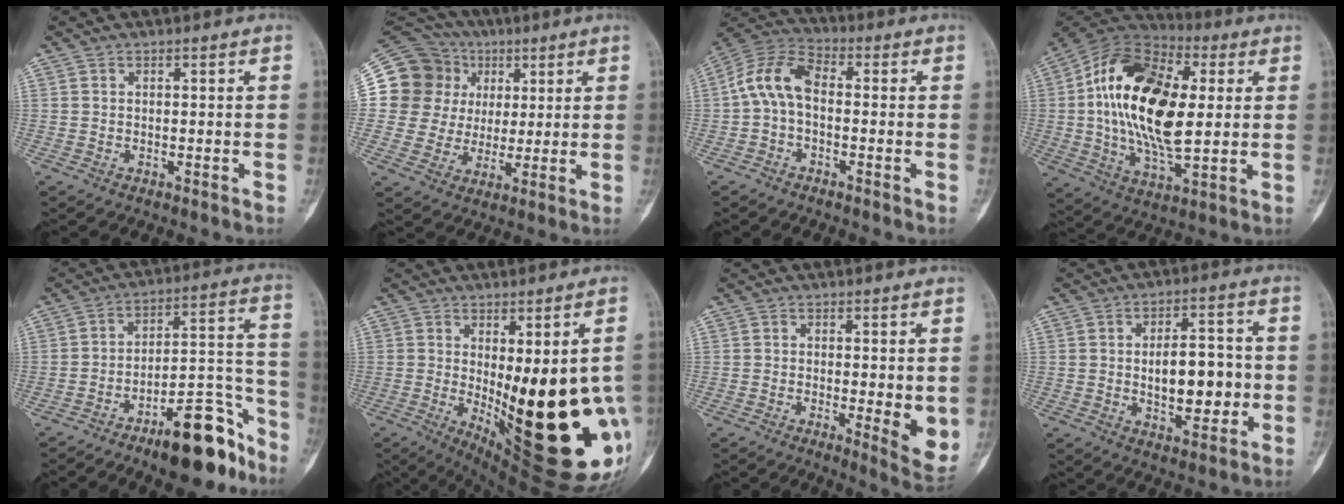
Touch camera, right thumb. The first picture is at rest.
{"total": 18.1, "force": [4.6, 16.9, 4.3], "torque": [-0.056, 0.051, 0.096]}
{"total": 9.4, "force": [-0.5, 5.6, 7.5], "torque": [-0.146, 0.031, -0.024]}
{"total": 24.5, "force": [3.0, 12.6, 20.9], "torque": [-0.379, -0.003, 0.041]}
{"total": 17.3, "force": [-11.4, 5.9, 11.5], "torque": [-0.124, 0.106, -0.177]}
{"total": 26.1, "force": [-4.1, 8.9, 24.2], "torque": [-0.273, -0.037, -0.023]}
{"total": 6.7, "force": [-0.4, 2.0, 6.4], "torque": [-0.079, -0.017, -0.001]}
{"total": 11.3, "force": [-0.7, 5.8, 9.7], "torque": [-0.114, 0.012, -0.006]}